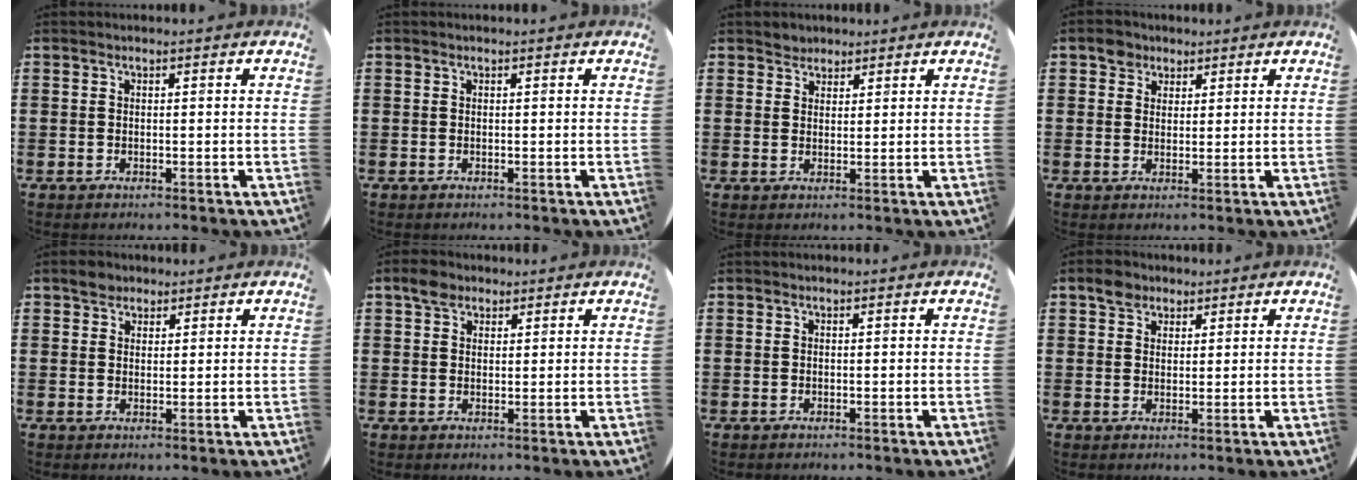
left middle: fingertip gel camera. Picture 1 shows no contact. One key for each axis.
{"total": 0.0}
{"total": 1.9, "fx": 1.7, "fy": 0.8, "fz": -0.2, "tx": 0.009, "ty": -0.001, "tz": 0.032}
{"total": 2.9, "fx": 2.1, "fy": 1.9, "fz": 0.2, "tx": 0.005, "ty": -0.001, "tz": 0.039}
{"total": 2.3, "fx": 1.9, "fy": 1.3, "fz": 0.1, "tx": 0.009, "ty": -0.001, "tz": 0.035}
{"total": 3.0, "fx": 2.3, "fy": 1.7, "fz": 0.9, "tx": -0.007, "ty": -0.001, "tz": 0.040}
{"total": 0.0}
{"total": 2.8, "fx": 2.2, "fy": 1.6, "fz": 0.6, "tx": -0.001, "ty": -0.001, "tz": 0.040}